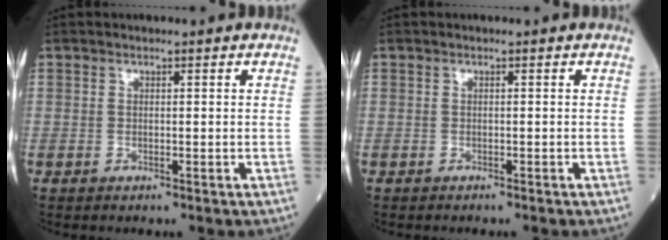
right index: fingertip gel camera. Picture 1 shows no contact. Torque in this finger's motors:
{"motor_torque": [0.01, 0.06, -0.01, 0.02]}